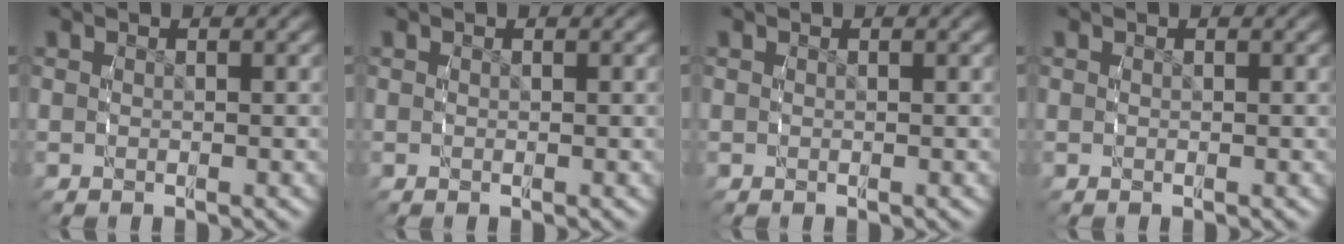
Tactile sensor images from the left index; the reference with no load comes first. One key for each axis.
{"total": 0.0}
{"total": 0.0}
{"total": 0.0}